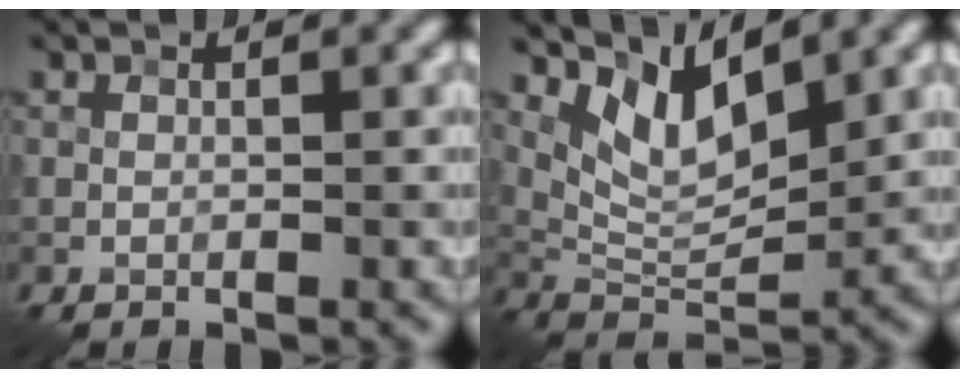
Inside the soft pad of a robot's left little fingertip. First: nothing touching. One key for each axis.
{"total": 5.6, "fx": 3.2, "fy": 2.4, "fz": 3.9, "tx": -0.075, "ty": -0.012, "tz": 0.060}